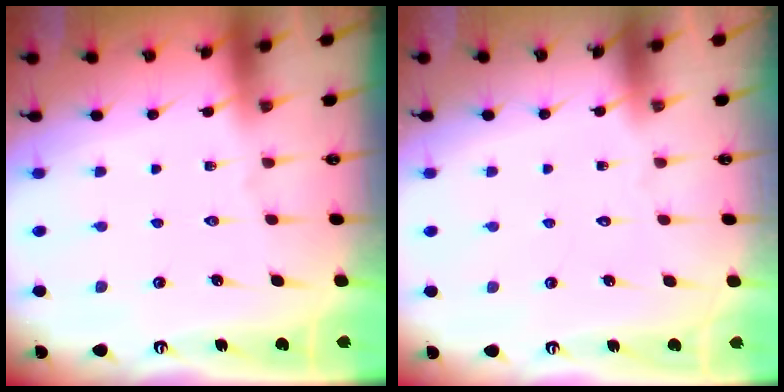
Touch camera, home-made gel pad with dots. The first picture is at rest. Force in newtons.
{"total": 1.6, "press": 1.6, "slide": 0.1}